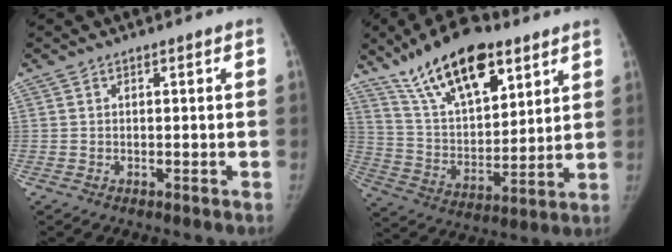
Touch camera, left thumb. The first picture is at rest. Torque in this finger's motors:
{"motor_torque": [2.32, 0.57, 1.54, -1.24, 0.13]}